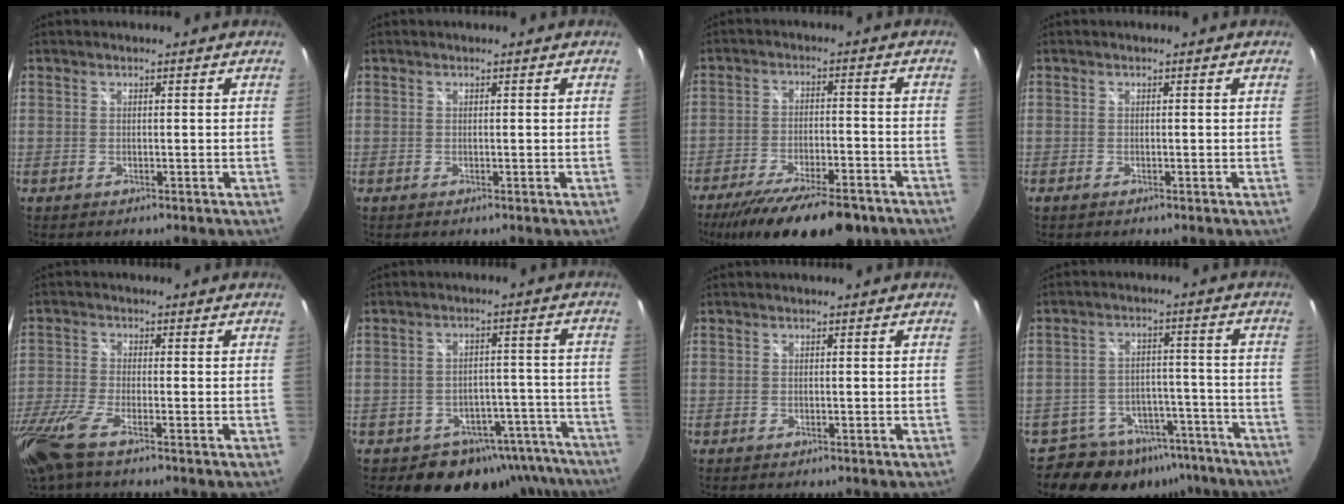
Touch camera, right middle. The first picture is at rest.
{"total": 0.0}
{"total": 18.7, "force": [-14.5, 5.1, 10.7], "torque": [-0.199, -0.044, -0.218]}
{"total": 0.5, "force": [-0.4, 0.3, 0.2], "torque": [-0.005, -0.003, -0.009]}
{"total": 9.1, "force": [-5.9, 1.8, 6.7], "torque": [-0.161, -0.037, -0.120]}
{"total": 15.5, "force": [-12.1, 9.2, 3.4], "torque": [-0.055, 0.046, -0.124]}
{"total": 0.0}
{"total": 13.9, "force": [-10.5, 8.3, 3.7], "torque": [-0.084, 0.021, -0.131]}